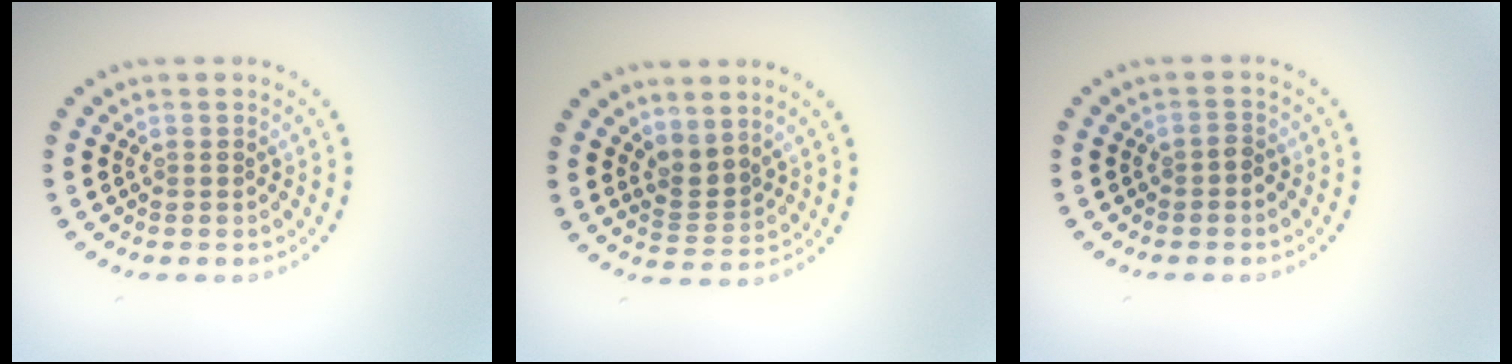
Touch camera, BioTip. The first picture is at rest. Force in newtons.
{"total": 2.2, "press": 1.6, "slide": 1.6}
{"total": 0.8, "press": 0.7, "slide": 0.4}